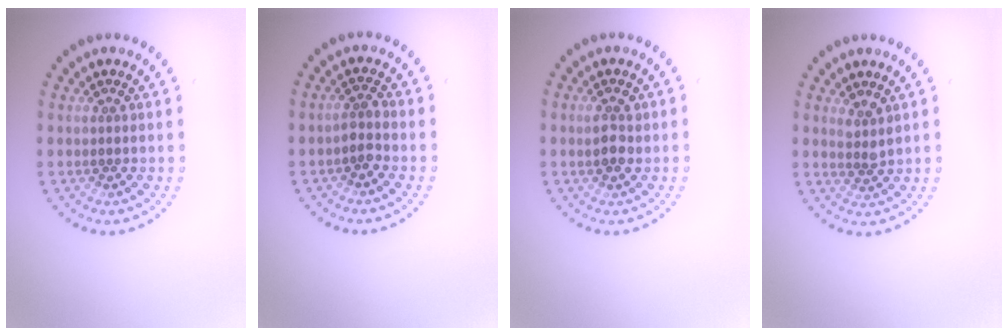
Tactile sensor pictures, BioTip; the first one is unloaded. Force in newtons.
{"total": 1.6, "press": 1.3, "slide": 0.9}
{"total": 1.9, "press": 1.8, "slide": 0.5}
{"total": 1.4, "press": 1.2, "slide": 0.8}